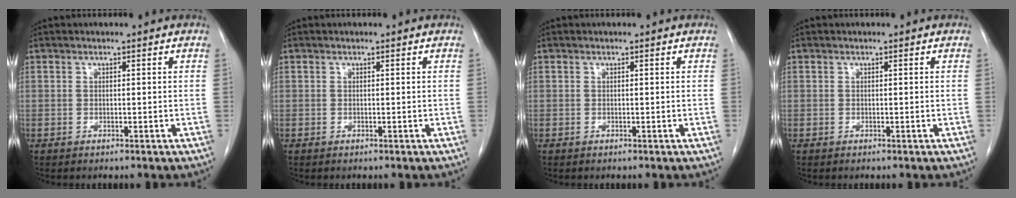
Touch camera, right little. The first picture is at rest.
{"total": 0.0}
{"total": 0.0}
{"total": 0.0}